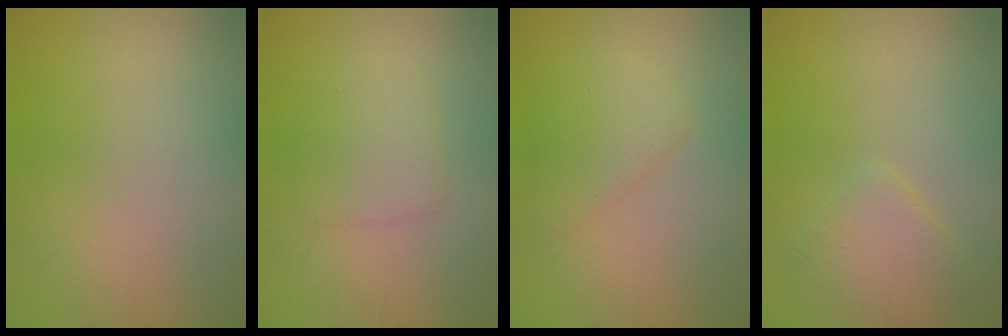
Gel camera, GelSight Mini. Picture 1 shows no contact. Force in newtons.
{"total": 2.3, "press": 2.3, "slide": 0.1}
{"total": 2.5, "press": 2.4, "slide": 0.2}
{"total": 2.5, "press": 2.5, "slide": 0.2}